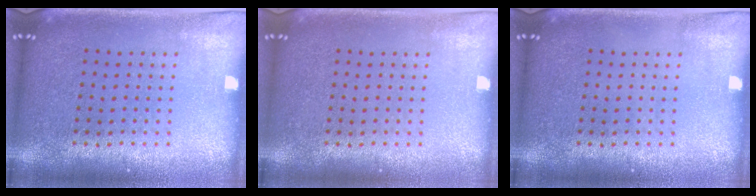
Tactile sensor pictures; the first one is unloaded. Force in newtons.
{"total": 0.0}
{"total": 0.0}